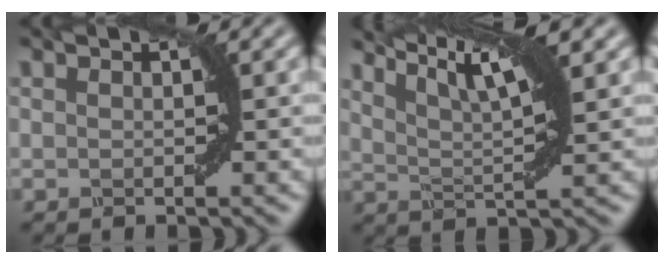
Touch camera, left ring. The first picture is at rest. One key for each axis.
{"total": 7.4, "fx": 4.4, "fy": 1.8, "fz": 5.7, "tx": -0.093, "ty": 0.020, "tz": 0.064}